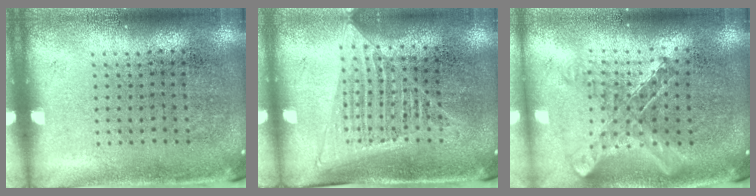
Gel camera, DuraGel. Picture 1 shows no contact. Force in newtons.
{"total": 1.4, "press": 1.2, "slide": 0.6}
{"total": 0.9, "press": 0.9, "slide": 0.1}